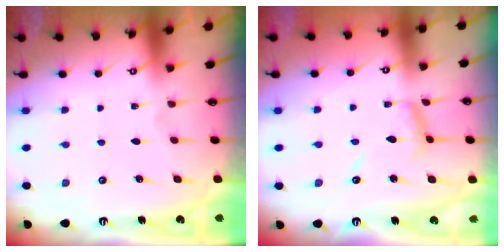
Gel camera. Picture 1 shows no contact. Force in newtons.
{"total": 8.5, "press": 8.5, "slide": 0.3}